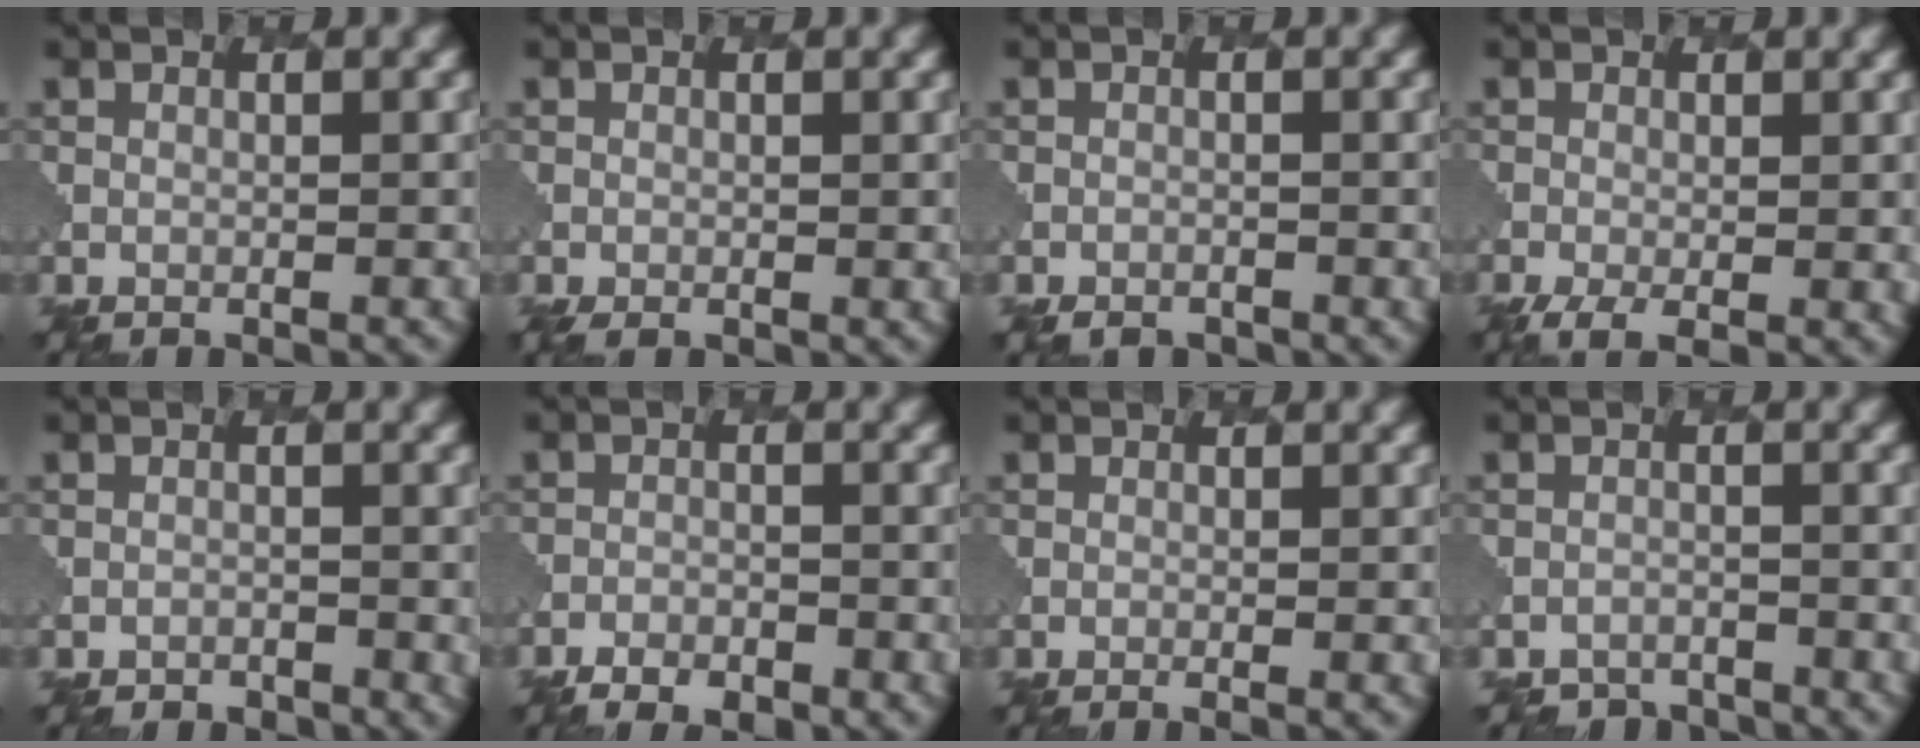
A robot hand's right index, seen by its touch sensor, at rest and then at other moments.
{"total": 2.6, "force": [-1.0, 1.5, 1.8], "torque": [-0.028, -0.006, -0.013]}
{"total": 1.6, "force": [-1.3, 0.9, 0.1], "torque": [0.000, -0.002, -0.022]}
{"total": 3.6, "force": [-1.3, 1.5, 3.0], "torque": [-0.056, -0.007, -0.020]}
{"total": 0.9, "force": [-0.6, 0.7, -0.1], "torque": [-0.001, -0.004, -0.009]}
{"total": 4.1, "force": [-3.2, 1.8, 1.7], "torque": [-0.025, -0.006, -0.051]}
{"total": 1.5, "force": [-0.1, 0.5, 1.4], "torque": [-0.011, -0.003, 0.001]}
{"total": 2.8, "force": [-2.5, 0.8, -0.7], "torque": [0.015, 0.001, -0.039]}